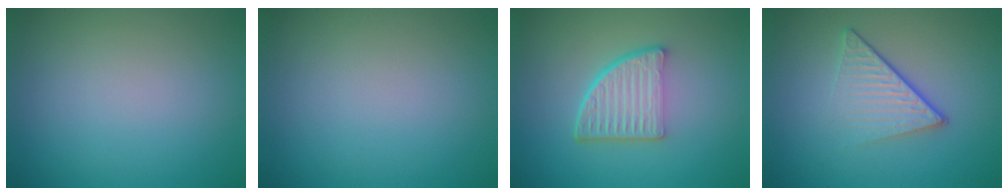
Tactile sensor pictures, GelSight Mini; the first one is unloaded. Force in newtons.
{"total": 0.0}
{"total": 5.4, "press": 3.6, "slide": 4.0}
{"total": 4.3, "press": 2.7, "slide": 3.4}